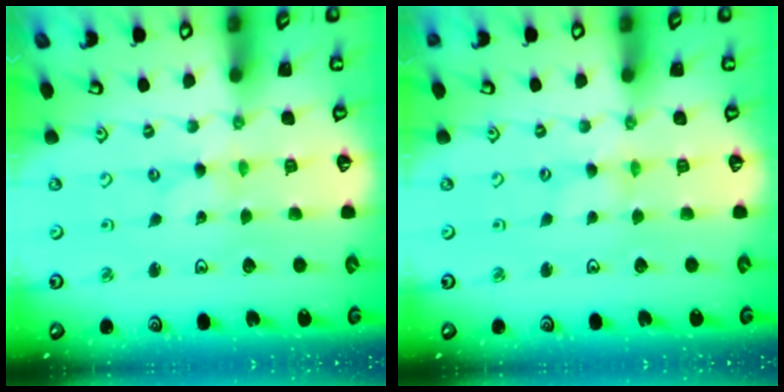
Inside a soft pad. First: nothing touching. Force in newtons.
{"total": 0.9, "press": 0.8, "slide": 0.2}